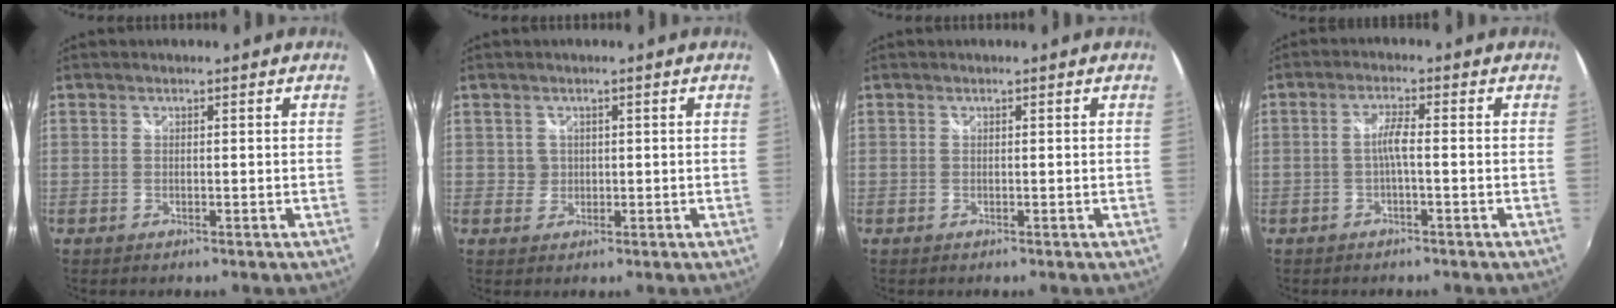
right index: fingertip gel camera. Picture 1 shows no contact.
{"total": 1.7, "force": [0.2, 1.7, -0.1], "torque": [0.007, 0.005, 0.005]}
{"total": 0.0}
{"total": 2.5, "force": [-1.0, -0.1, 2.3], "torque": [-0.051, 0.005, -0.021]}